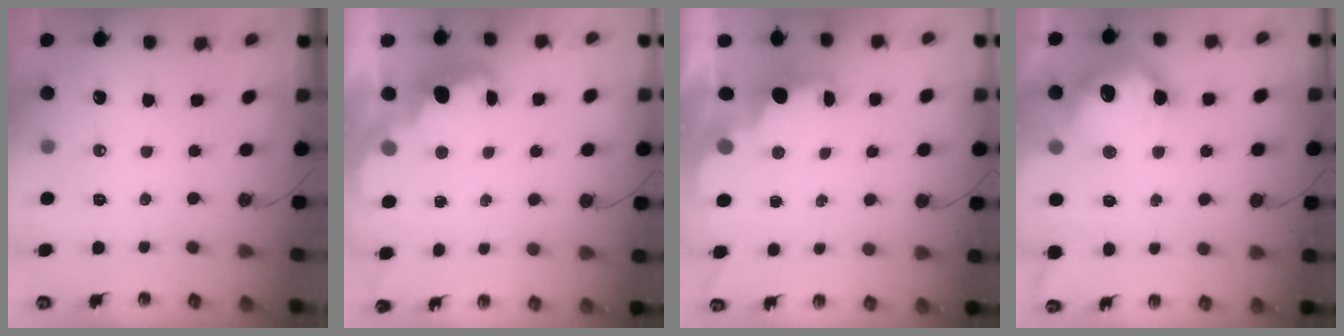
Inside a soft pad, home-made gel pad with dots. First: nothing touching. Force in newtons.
{"total": 2.8, "press": 2.7, "slide": 0.7}
{"total": 2.2, "press": 2.1, "slide": 0.8}
{"total": 16.6, "press": 16.6, "slide": 1.3}